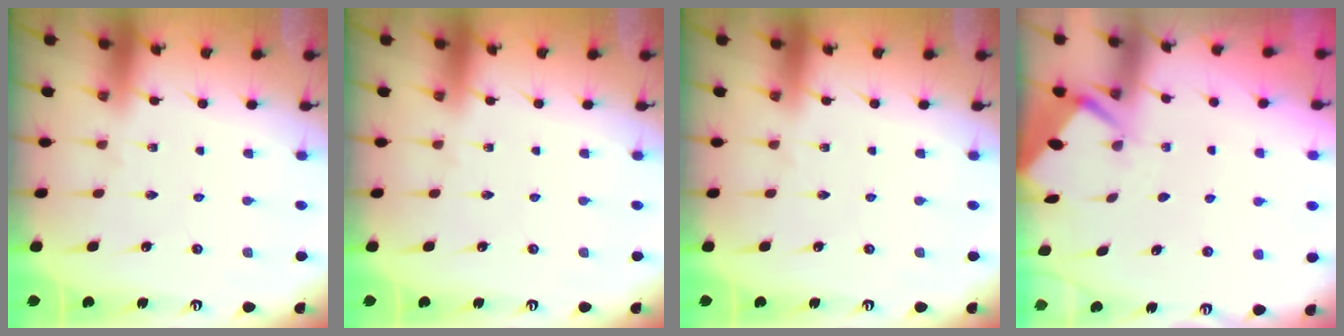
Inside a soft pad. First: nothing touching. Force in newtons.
{"total": 0.0}
{"total": 0.0}
{"total": 2.5, "press": 2.5, "slide": 0.4}